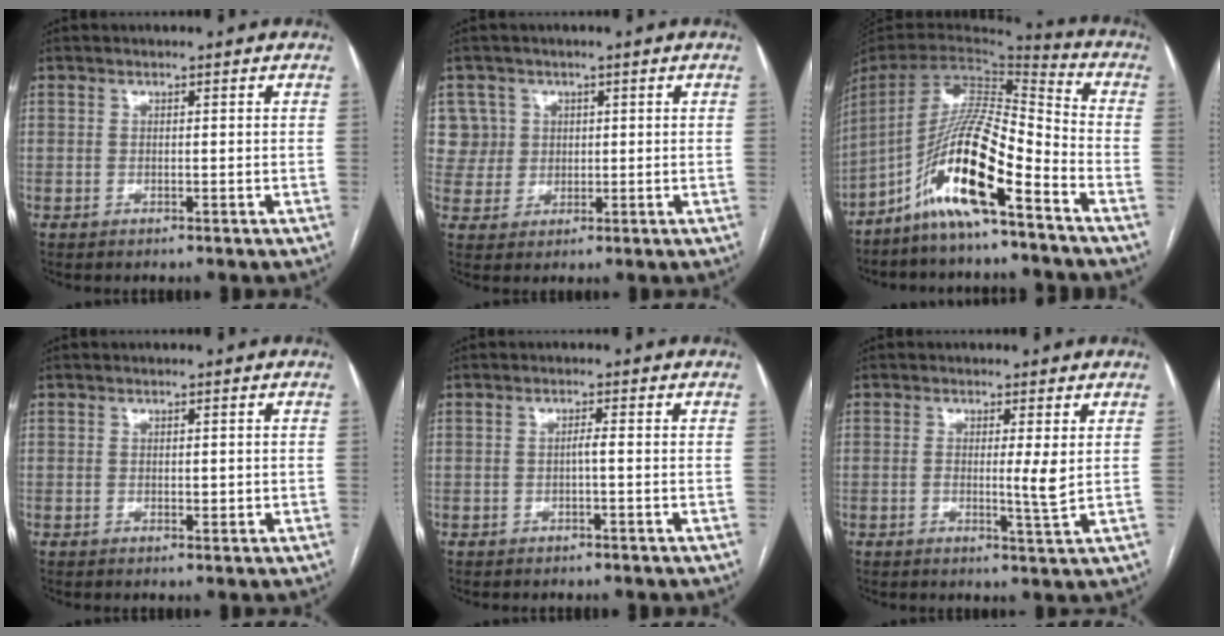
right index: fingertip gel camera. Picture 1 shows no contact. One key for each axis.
{"total": 7.9, "fx": 2.2, "fy": 7.6, "fz": 0.3, "tx": 0.000, "ty": 0.026, "tz": 0.055}
{"total": 15.3, "fx": -9.1, "fy": 1.5, "fz": 12.3, "tx": -0.234, "ty": 0.006, "tz": -0.167}
{"total": 1.3, "fx": 0.0, "fy": 0.6, "fz": 1.1, "tx": -0.013, "ty": -0.003, "tz": 0.003}
{"total": 1.1, "fx": -0.3, "fy": -0.1, "fz": 1.1, "tx": -0.016, "ty": 0.002, "tz": -0.005}
{"total": 3.4, "fx": 0.3, "fy": -0.2, "fz": 3.4, "tx": -0.056, "ty": -0.008, "tz": 0.005}